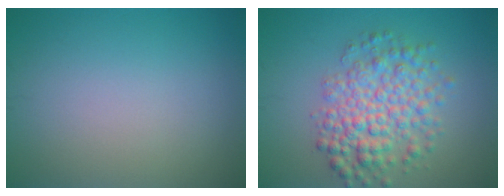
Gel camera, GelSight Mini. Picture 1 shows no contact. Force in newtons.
{"total": 5.9, "press": 5.9, "slide": 0.1}